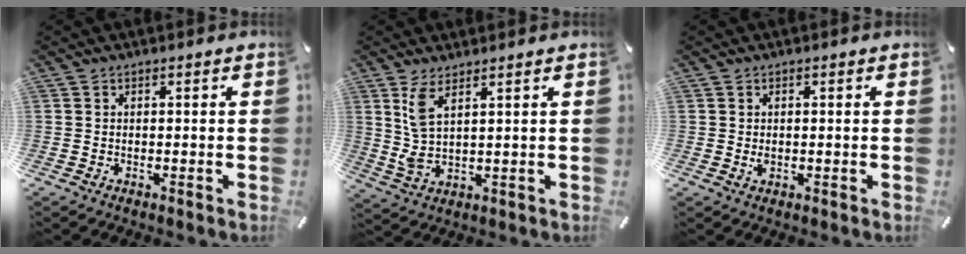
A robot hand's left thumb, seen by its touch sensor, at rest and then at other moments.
{"total": 6.6, "force": [3.7, 1.8, 5.1], "torque": [-0.117, -0.011, 0.067]}
{"total": 1.2, "force": [-0.1, 0.9, 0.8], "torque": [-0.009, -0.001, -0.004]}